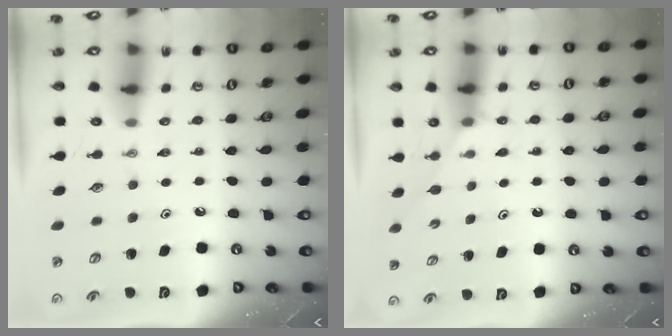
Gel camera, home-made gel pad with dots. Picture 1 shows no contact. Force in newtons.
{"total": 4.1, "press": 4.1, "slide": 0.4}